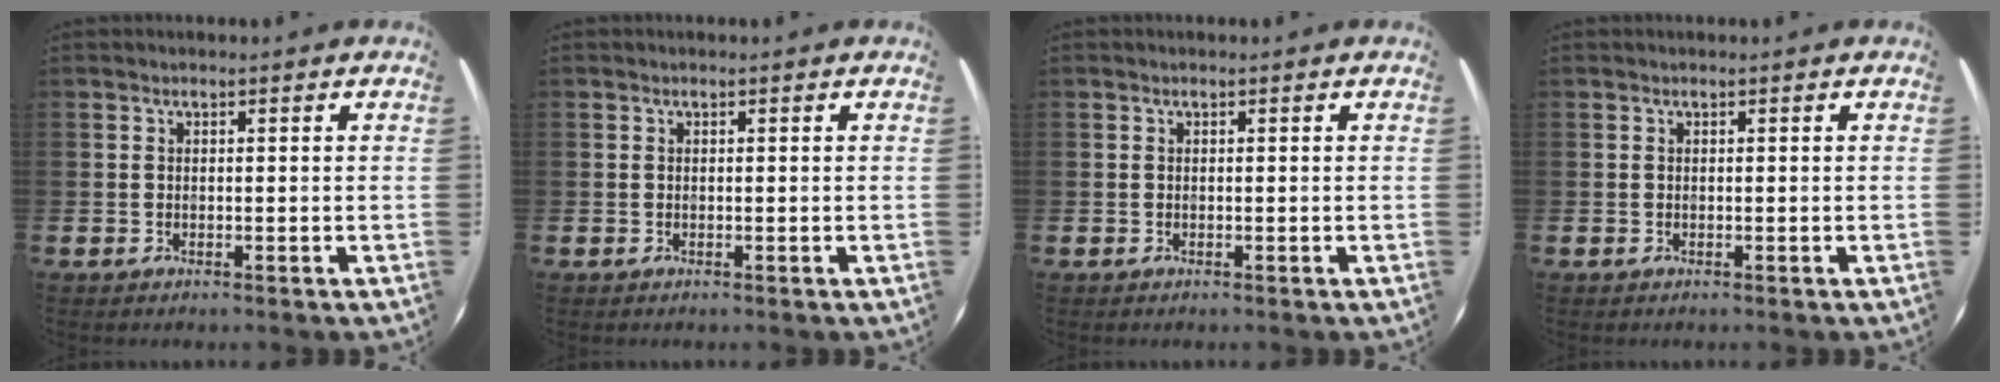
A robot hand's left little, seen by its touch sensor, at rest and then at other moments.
{"total": 0.0}
{"total": 0.0}
{"total": 0.0}